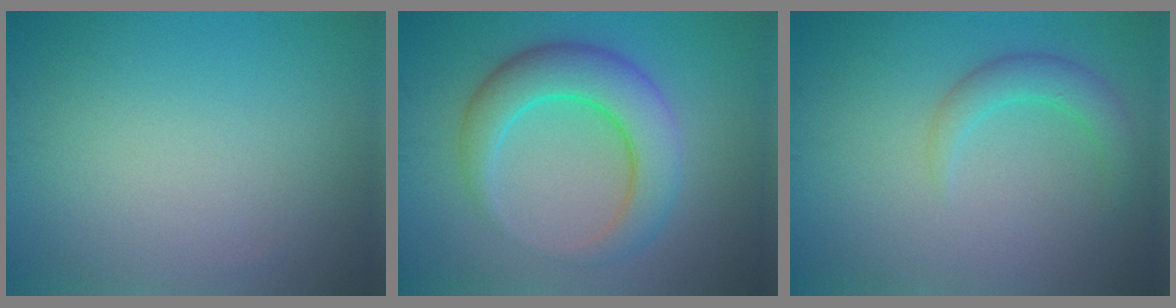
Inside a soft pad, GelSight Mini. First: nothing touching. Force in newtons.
{"total": 6.3, "press": 6.3, "slide": 0.1}
{"total": 2.7, "press": 2.7, "slide": 0.2}